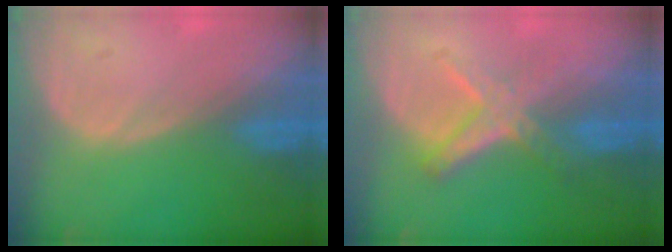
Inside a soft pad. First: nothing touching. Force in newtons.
{"total": 5.8, "press": 5.5, "slide": 1.8}